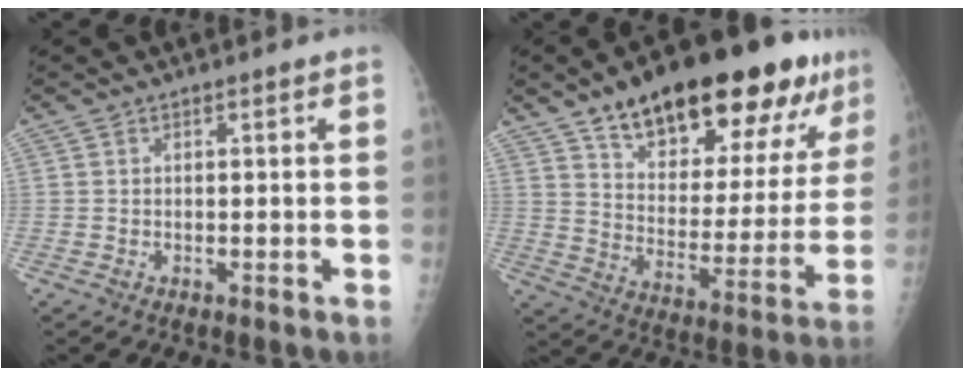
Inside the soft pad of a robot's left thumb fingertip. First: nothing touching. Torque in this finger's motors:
{"motor_torque": [0.72, 0.68, 1.47, -1.30, 0.32]}